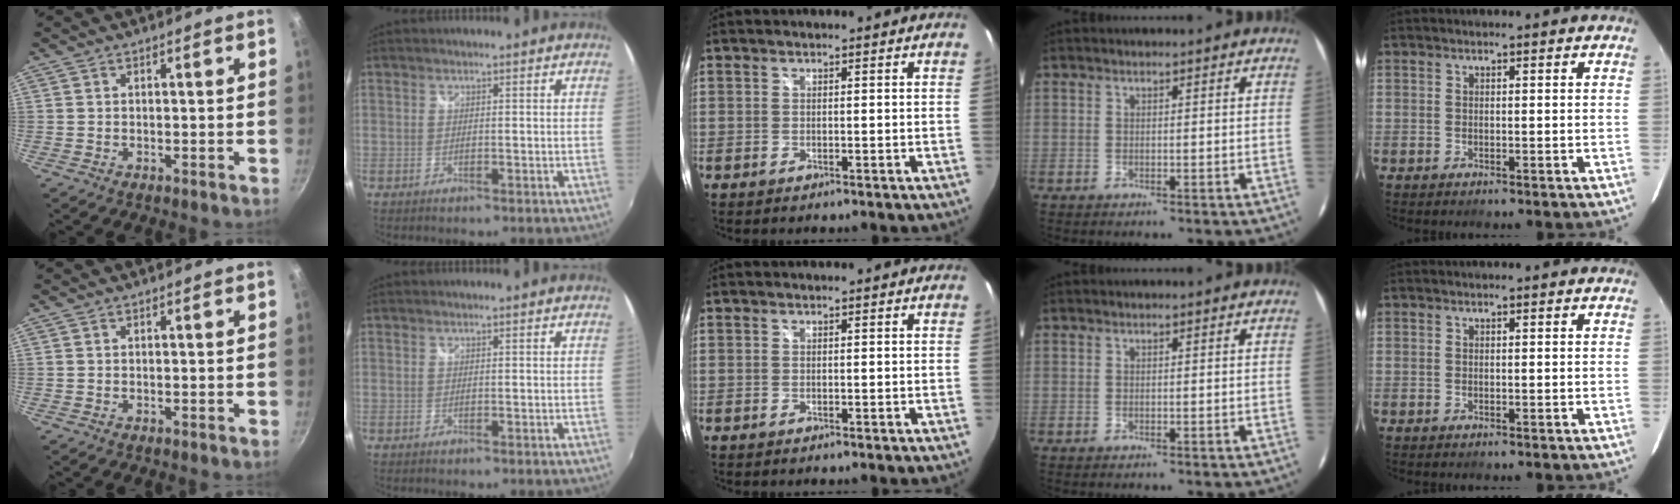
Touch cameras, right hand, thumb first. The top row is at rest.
{}